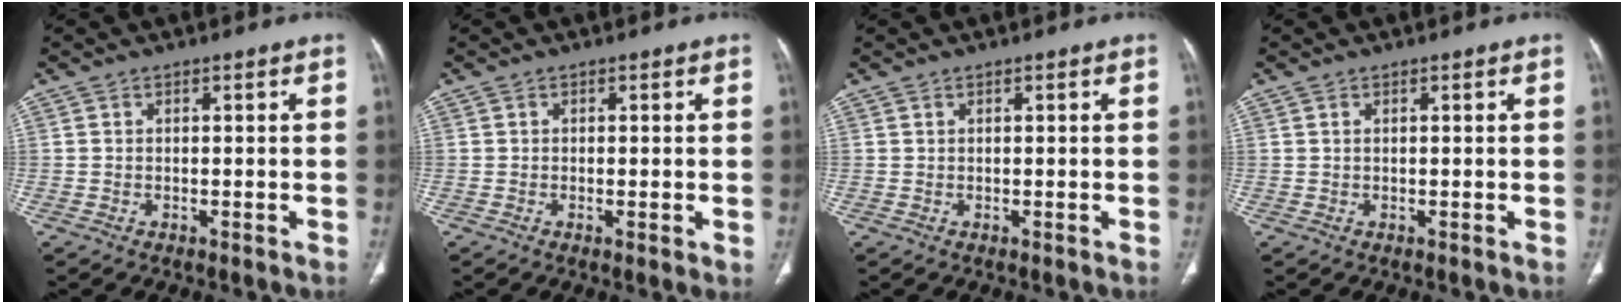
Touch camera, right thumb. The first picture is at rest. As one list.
[{"total": 1.5, "force": [-0.2, 0.4, 1.4], "torque": [-0.032, -0.006, -0.006]}, {"total": 0.0}, {"total": 0.0}]